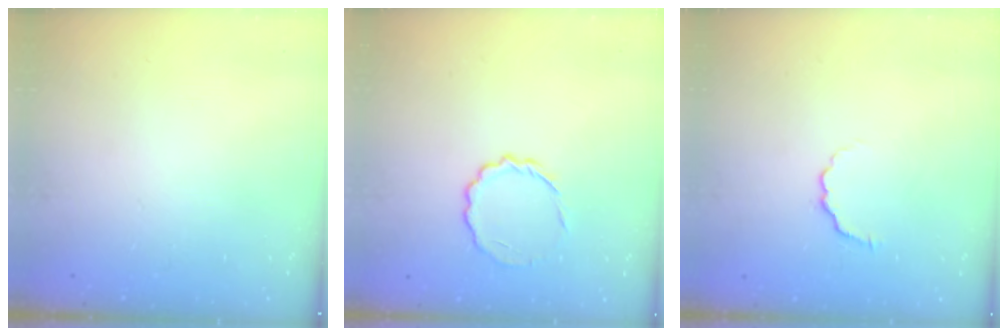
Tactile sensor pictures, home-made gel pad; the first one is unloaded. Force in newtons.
{"total": 5.5, "press": 5.3, "slide": 1.6}
{"total": 3.7, "press": 3.5, "slide": 1.1}